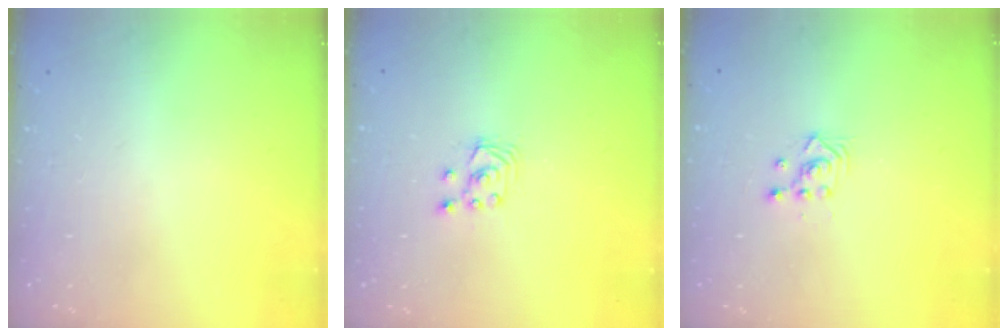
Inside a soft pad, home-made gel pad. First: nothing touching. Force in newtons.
{"total": 3.0, "press": 3.0, "slide": 0.3}
{"total": 2.3, "press": 2.3, "slide": 0.3}